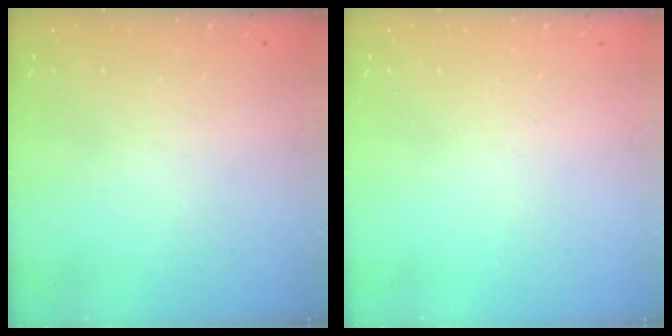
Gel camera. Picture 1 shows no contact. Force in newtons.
{"total": 0.0}